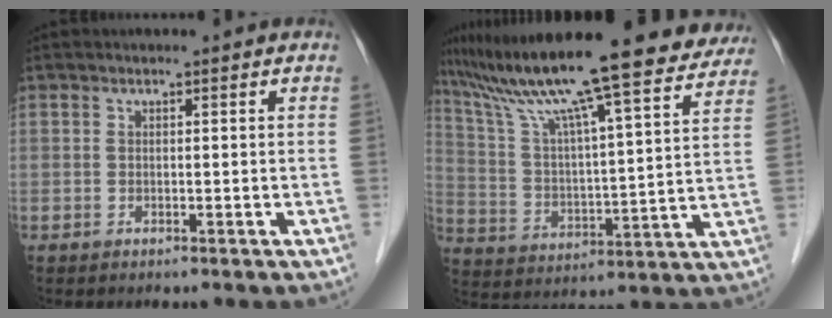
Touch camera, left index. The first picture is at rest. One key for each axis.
{"total": 27.2, "fx": 23.4, "fy": 1.6, "fz": 13.8, "tx": -0.232, "ty": -0.015, "tz": 0.338}